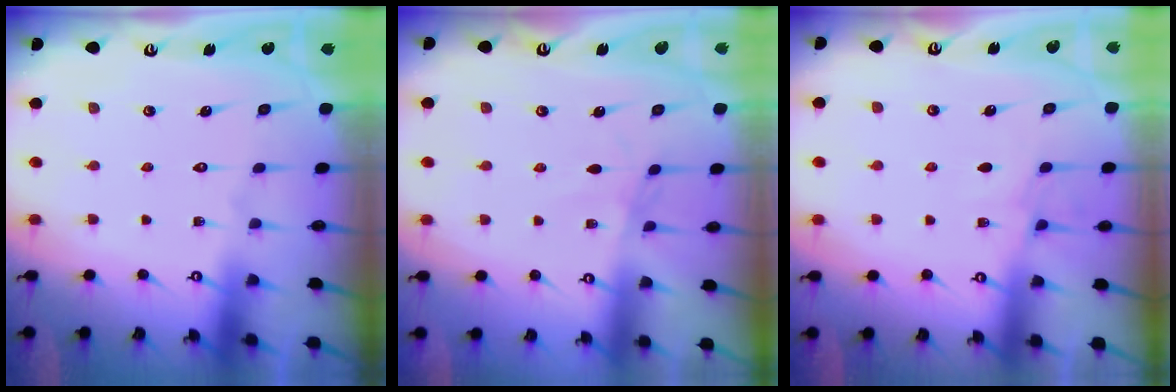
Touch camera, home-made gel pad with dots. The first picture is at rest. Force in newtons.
{"total": 1.4, "press": 1.3, "slide": 0.3}
{"total": 4.9, "press": 4.8, "slide": 0.6}